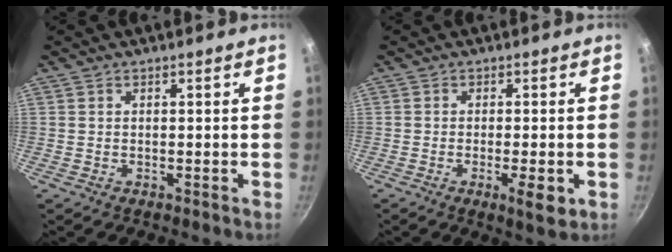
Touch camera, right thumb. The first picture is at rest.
{"total": 5.2, "force": [-1.7, 1.2, 4.7], "torque": [-0.077, 0.000, -0.026]}